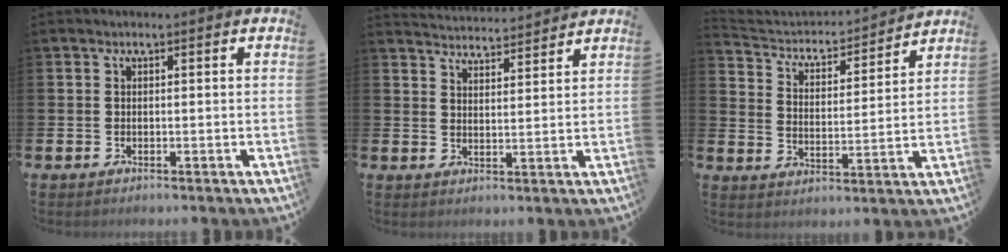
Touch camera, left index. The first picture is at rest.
{"total": 4.1, "force": [4.1, 0.0, -0.4], "torque": [0.002, -0.033, 0.072]}
{"total": 3.9, "force": [3.7, 1.4, 0.4], "torque": [-0.033, -0.039, 0.054]}